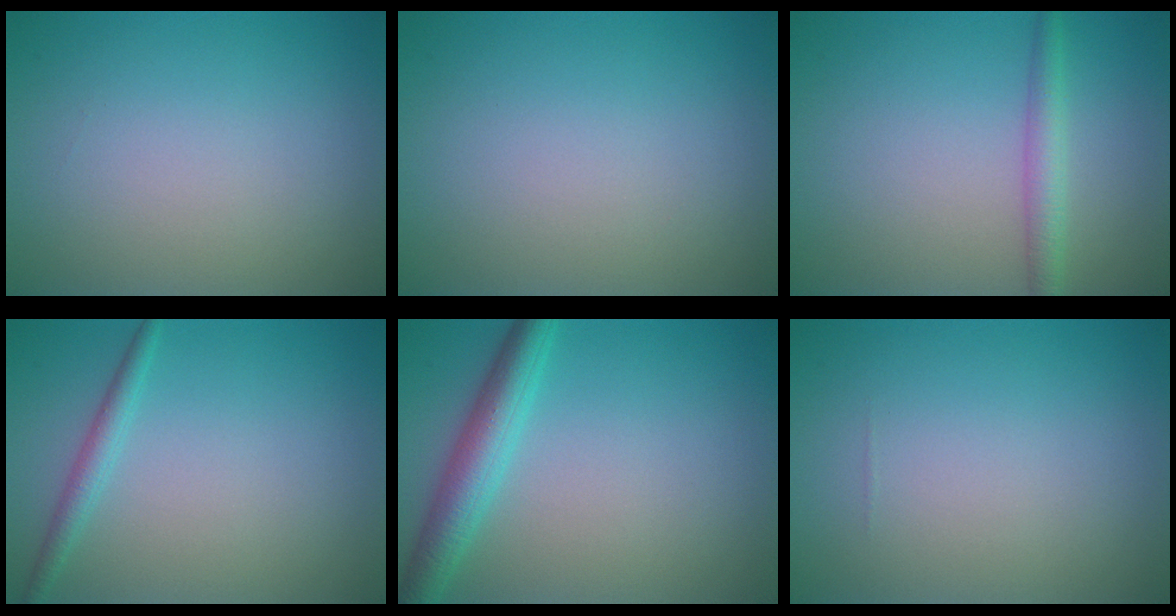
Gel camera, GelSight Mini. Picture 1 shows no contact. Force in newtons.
{"total": 0.0}
{"total": 2.3, "press": 2.3, "slide": 0.1}
{"total": 1.7, "press": 1.7, "slide": 0.0}
{"total": 4.3, "press": 4.3, "slide": 0.1}
{"total": 0.0}